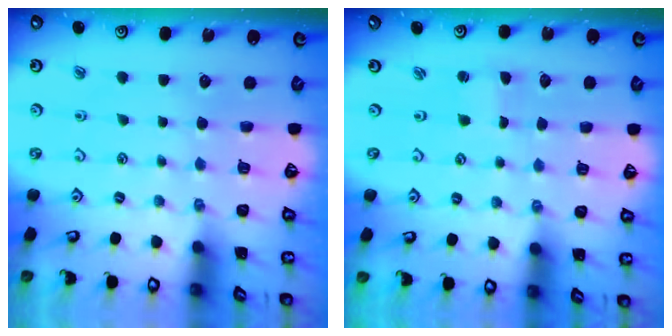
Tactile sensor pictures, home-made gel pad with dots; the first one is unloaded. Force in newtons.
{"total": 0.9, "press": 0.9, "slide": 0.0}